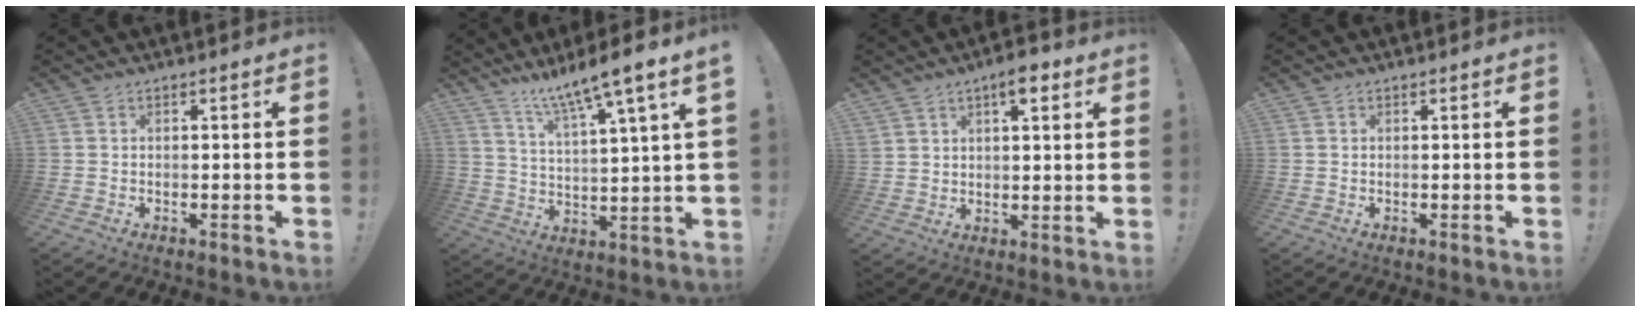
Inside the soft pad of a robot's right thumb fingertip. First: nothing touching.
{"total": 10.5, "force": [8.1, -0.2, 6.7], "torque": [-0.115, -0.057, 0.127]}
{"total": 8.0, "force": [4.8, 5.2, 3.7], "torque": [-0.053, -0.024, 0.089]}
{"total": 0.0}